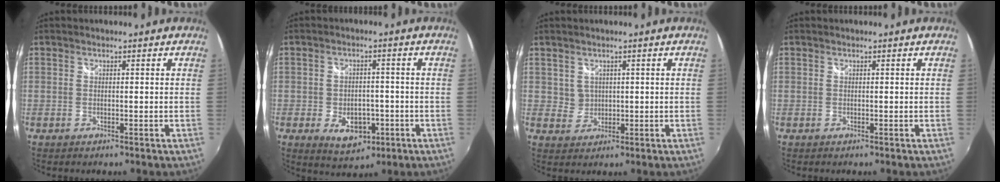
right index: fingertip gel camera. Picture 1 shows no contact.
{"total": 7.6, "force": [-3.0, 5.2, 4.8], "torque": [-0.091, -0.004, -0.037]}
{"total": 2.5, "force": [1.0, 2.2, 0.2], "torque": [0.004, 0.005, 0.021]}
{"total": 0.0}